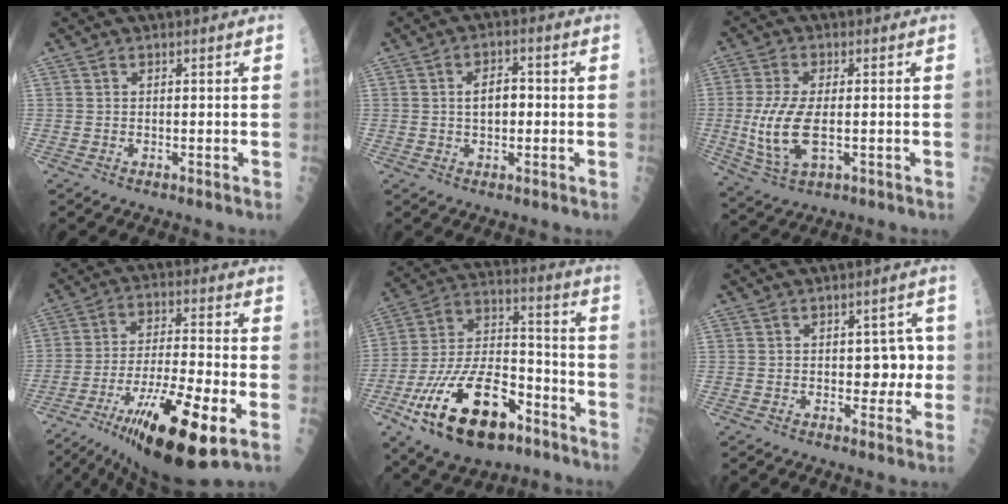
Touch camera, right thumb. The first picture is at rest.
{"total": 5.2, "force": [0.1, 3.0, 4.3], "torque": [-0.060, 0.011, 0.000]}
{"total": 10.9, "force": [-1.3, 5.1, 9.5], "torque": [-0.206, -0.006, -0.018]}
{"total": 22.0, "force": [-9.4, 5.0, 19.2], "torque": [-0.338, 0.002, -0.151]}
{"total": 24.5, "force": [-11.9, 12.1, 17.7], "torque": [-0.350, 0.056, -0.200]}
{"total": 4.7, "force": [-0.1, 3.1, 3.5], "torque": [-0.010, 0.008, -0.001]}